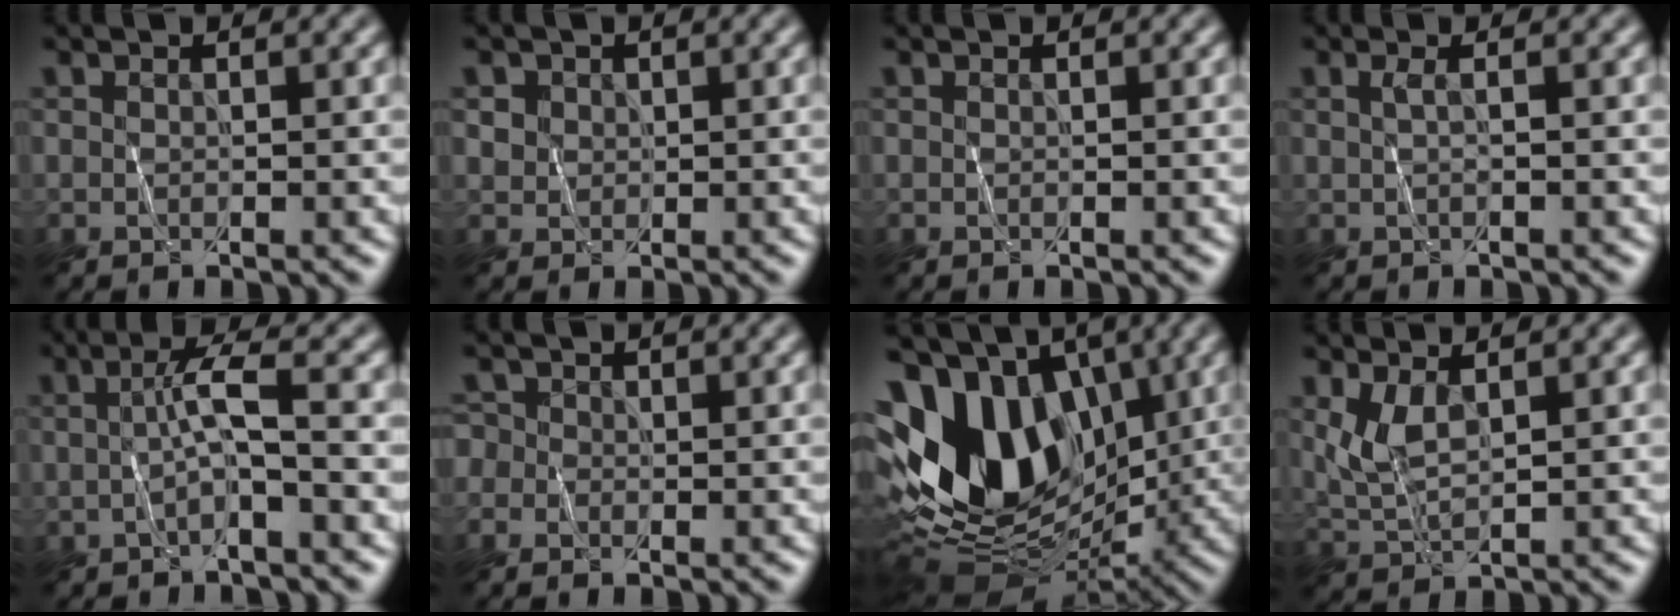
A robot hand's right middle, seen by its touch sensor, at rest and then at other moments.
{"total": 1.5, "force": [0.6, 1.3, 0.1], "torque": [-0.008, 0.002, 0.029]}
{"total": 0.0}
{"total": 0.7, "force": [-0.1, 0.1, 0.6], "torque": [-0.013, 0.002, 0.003]}
{"total": 2.7, "force": [-0.6, 0.2, 2.6], "torque": [-0.049, 0.010, -0.007]}
{"total": 1.0, "force": [-0.4, 0.9, -0.1], "torque": [0.003, 0.006, -0.008]}
{"total": 14.6, "force": [0.4, 10.2, 10.3], "torque": [-0.201, 0.016, -0.002]}
{"total": 2.5, "force": [0.8, 1.2, 2.1], "torque": [-0.052, 0.000, 0.031]}